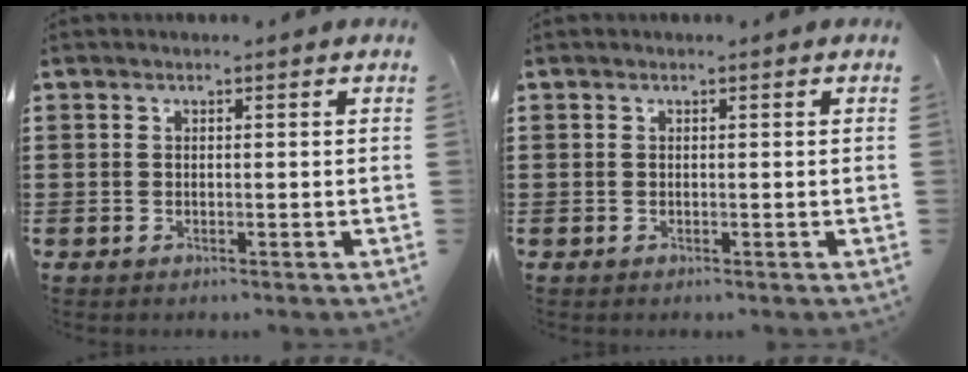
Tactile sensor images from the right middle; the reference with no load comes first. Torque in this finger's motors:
{"motor_torque": [0.00, 0.00, 0.01, -0.01]}